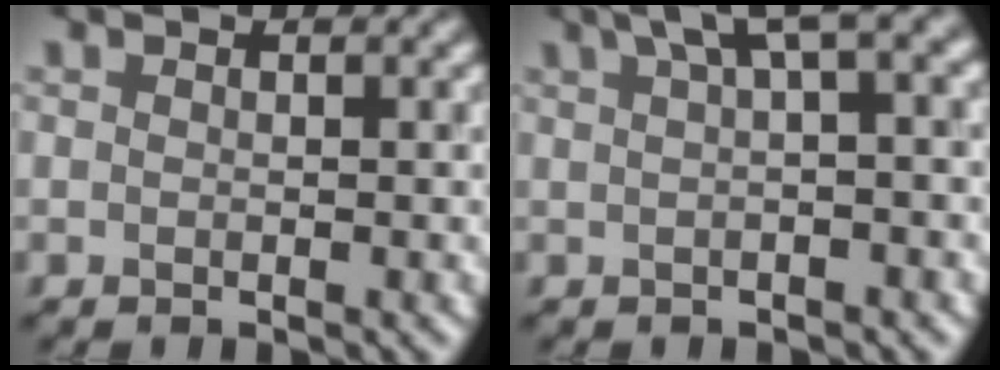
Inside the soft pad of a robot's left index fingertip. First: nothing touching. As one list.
[{"total": 4.0, "force": [1.7, 0.6, 3.6], "torque": [-0.041, 0.018, 0.028]}]